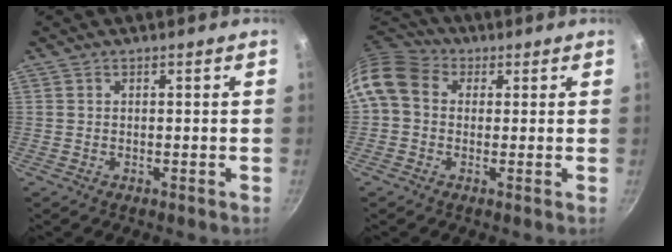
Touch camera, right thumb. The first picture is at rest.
{"total": 10.2, "force": [1.4, 8.2, 5.9], "torque": [-0.105, 0.024, 0.006]}